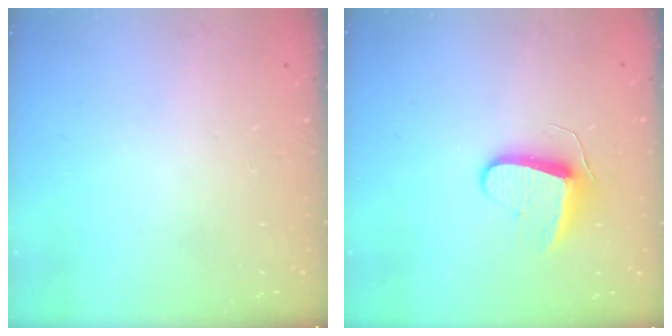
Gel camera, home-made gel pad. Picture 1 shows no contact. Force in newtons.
{"total": 8.9, "press": 8.9, "slide": 0.7}